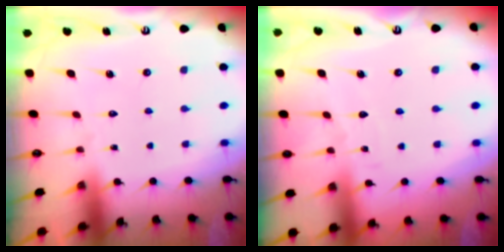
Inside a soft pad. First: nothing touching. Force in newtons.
{"total": 2.5, "press": 2.5, "slide": 0.2}